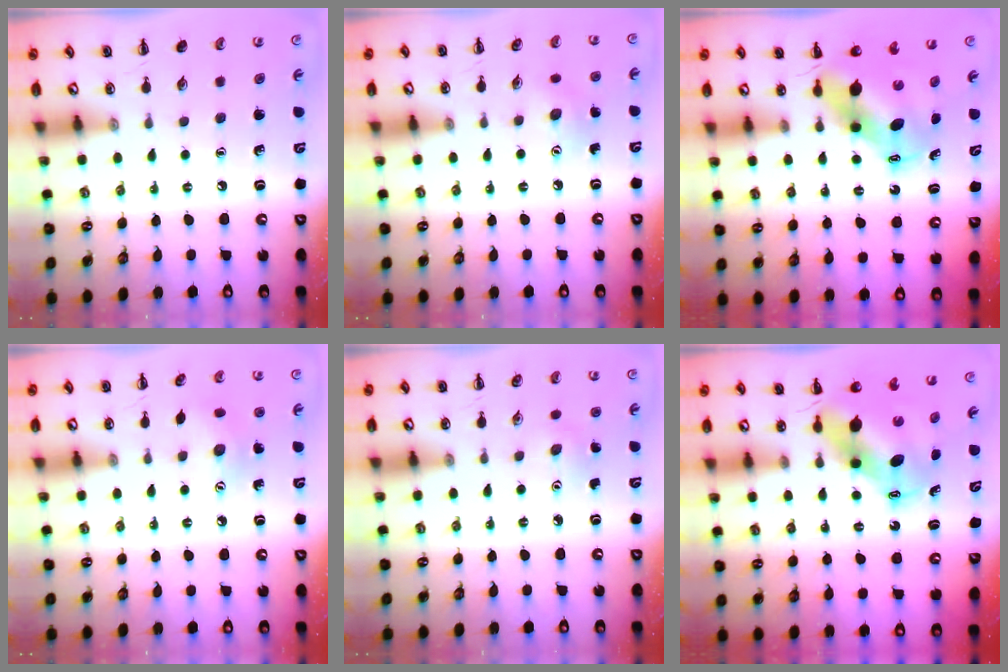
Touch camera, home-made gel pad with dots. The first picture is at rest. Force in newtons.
{"total": 6.2, "press": 6.0, "slide": 1.4}
{"total": 7.2, "press": 6.9, "slide": 2.1}
{"total": 6.7, "press": 6.6, "slide": 1.2}
{"total": 2.8, "press": 2.8, "slide": 0.7}
{"total": 7.2, "press": 6.9, "slide": 2.1}